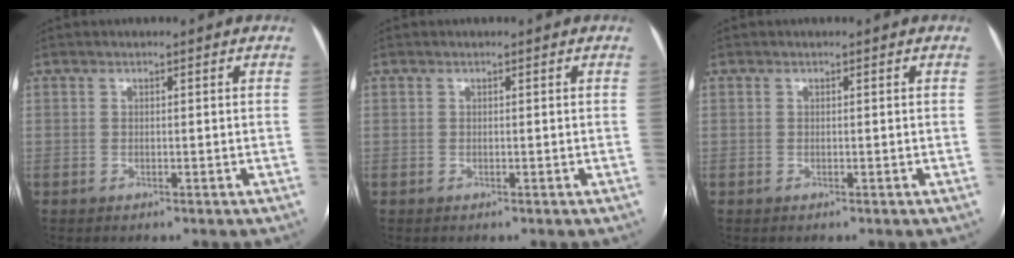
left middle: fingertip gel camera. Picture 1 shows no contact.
{"total": 0.0}
{"total": 0.0}